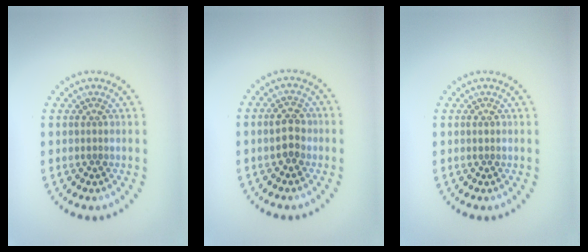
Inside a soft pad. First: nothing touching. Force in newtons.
{"total": 2.2, "press": 2.2, "slide": 0.3}
{"total": 0.6, "press": 0.6, "slide": 0.1}